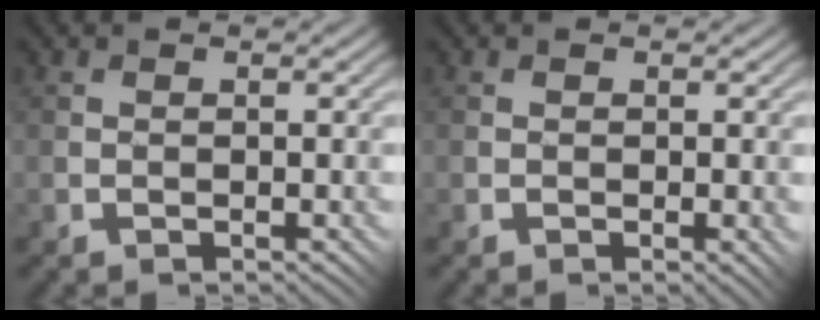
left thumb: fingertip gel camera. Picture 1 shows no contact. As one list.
[{"total": 0.9, "force": [-0.1, 0.4, 0.8], "torque": [-0.010, -0.002, 0.000]}]